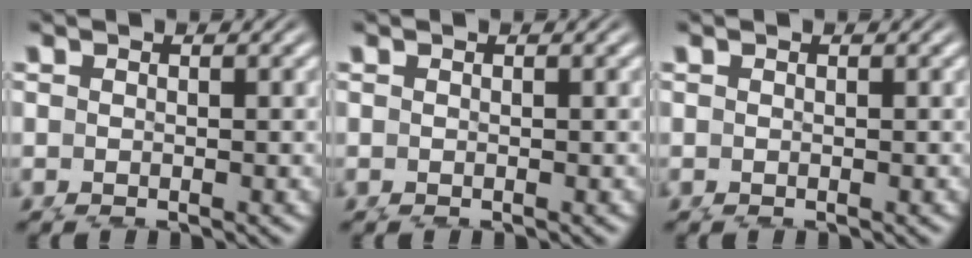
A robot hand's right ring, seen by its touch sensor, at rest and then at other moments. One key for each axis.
{"total": 0.0}
{"total": 0.0}